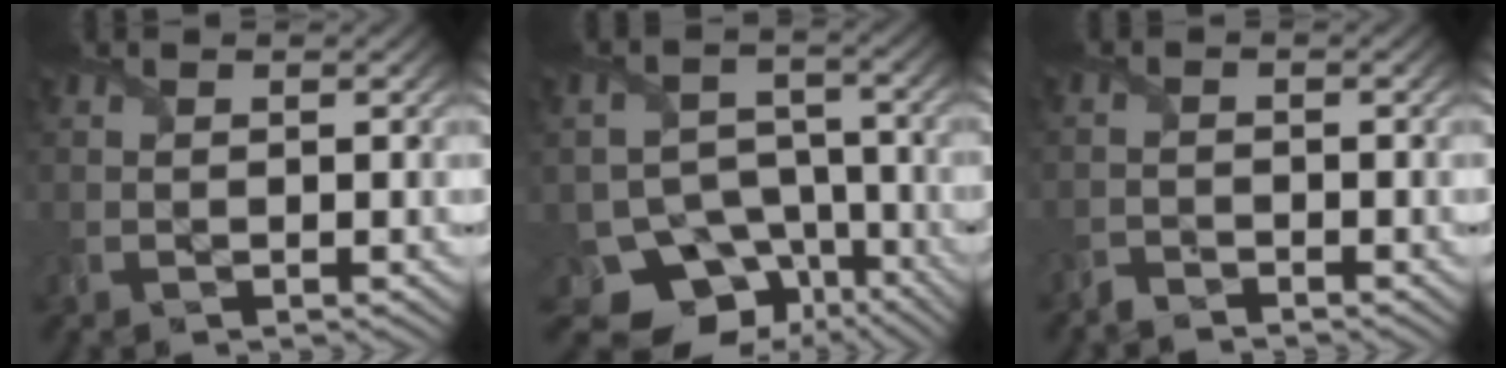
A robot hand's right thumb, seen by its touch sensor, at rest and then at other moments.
{"total": 11.4, "force": [-7.3, 7.9, 3.8], "torque": [-0.068, -0.019, -0.109]}
{"total": 1.5, "force": [-1.5, 0.3, -0.1], "torque": [0.002, 0.000, -0.034]}